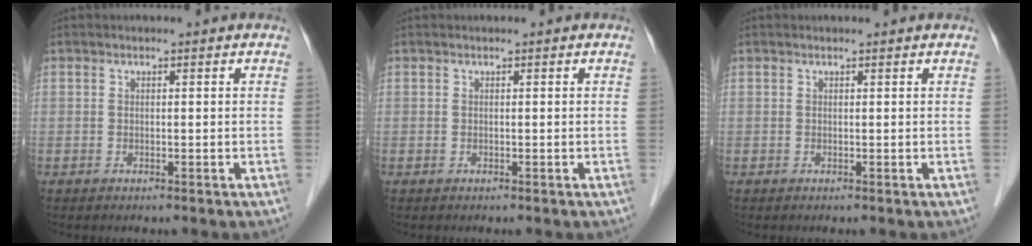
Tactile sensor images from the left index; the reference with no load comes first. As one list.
[{"total": 0.0}, {"total": 0.6, "force": [0.6, 0.0, 0.2], "torque": [-0.007, 0.009, 0.012]}]